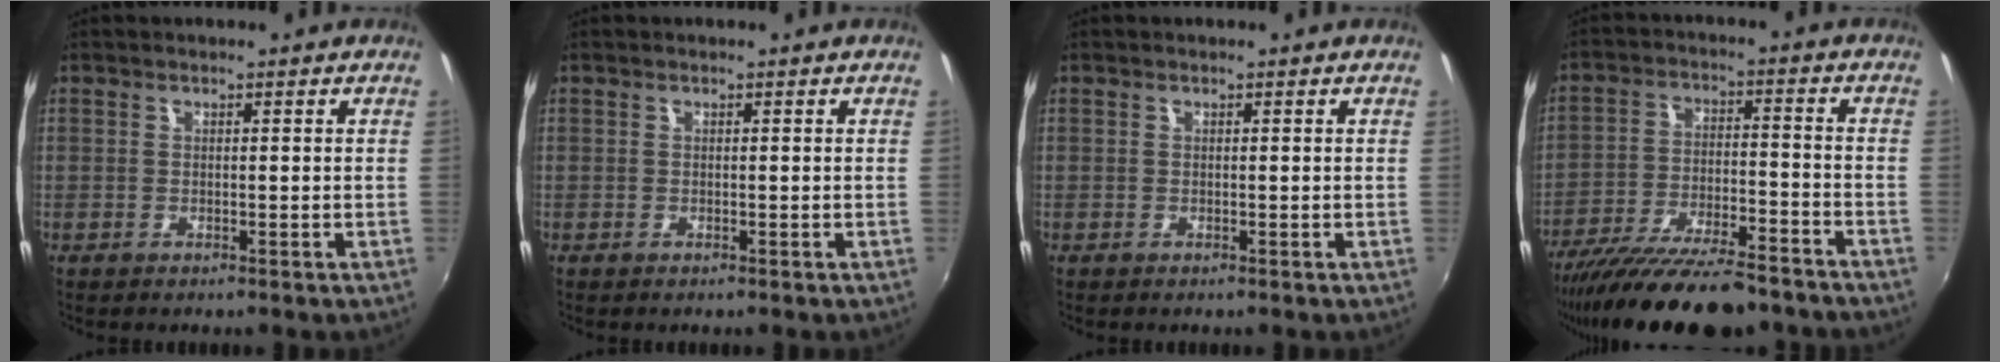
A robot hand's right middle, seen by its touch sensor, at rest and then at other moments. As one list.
[{"total": 0.0}, {"total": 0.0}, {"total": 20.2, "force": [-16.9, 4.3, 10.1], "torque": [-0.191, -0.044, -0.263]}]